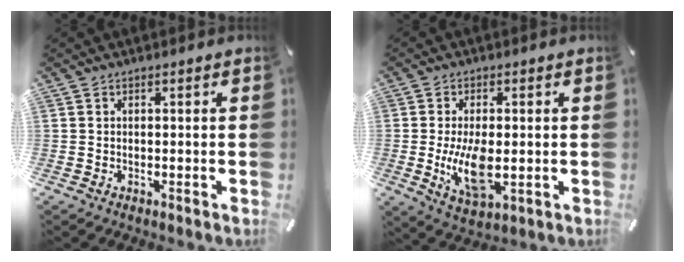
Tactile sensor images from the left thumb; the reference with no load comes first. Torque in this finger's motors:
{"motor_torque": [1.63, 1.63, 0.29, -0.12, 0.15]}